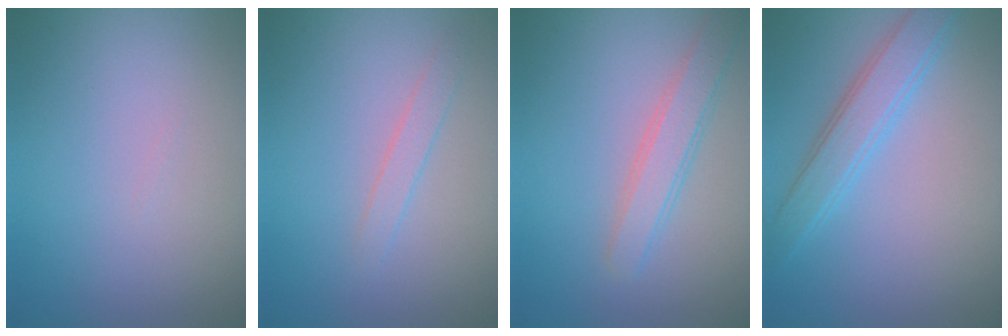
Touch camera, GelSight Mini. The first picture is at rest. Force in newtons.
{"total": 1.2, "press": 1.2, "slide": 0.1}
{"total": 2.7, "press": 2.7, "slide": 0.1}
{"total": 3.3, "press": 3.3, "slide": 0.0}